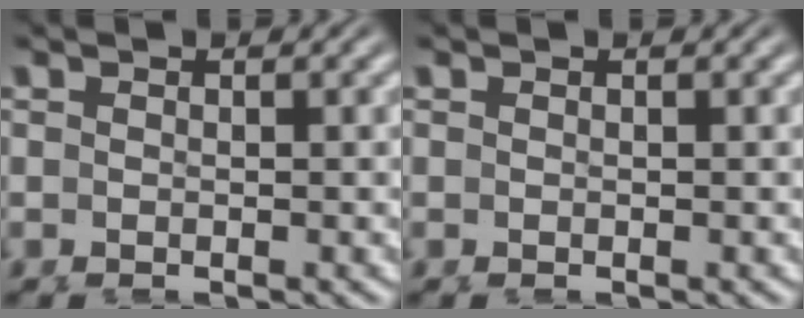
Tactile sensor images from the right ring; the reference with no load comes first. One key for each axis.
{"total": 0.0}